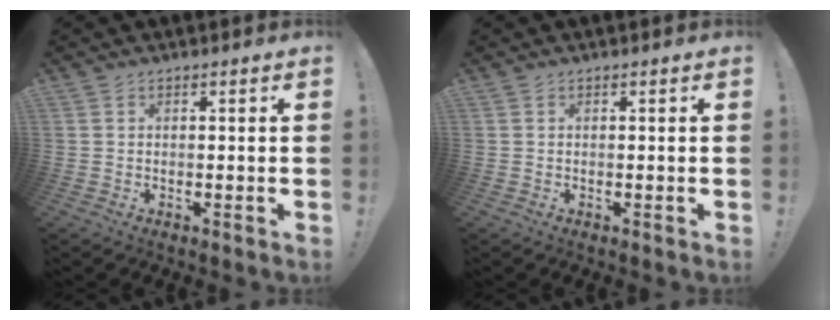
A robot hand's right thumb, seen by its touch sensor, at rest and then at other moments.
{"total": 0.0}